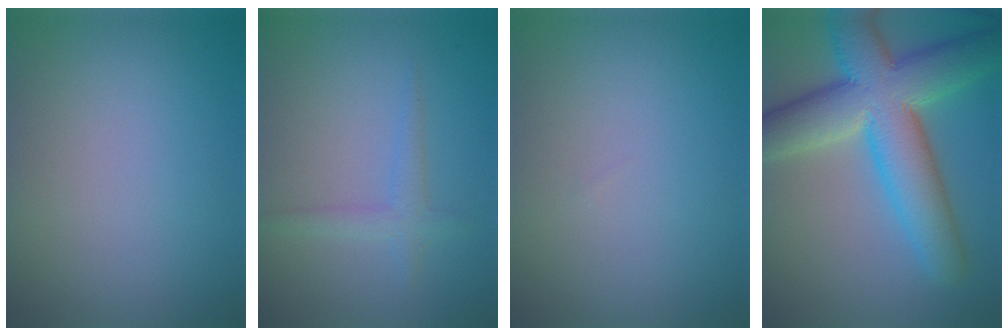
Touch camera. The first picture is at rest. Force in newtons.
{"total": 1.8, "press": 1.8, "slide": 0.2}
{"total": 0.0}
{"total": 10.9, "press": 10.9, "slide": 0.4}